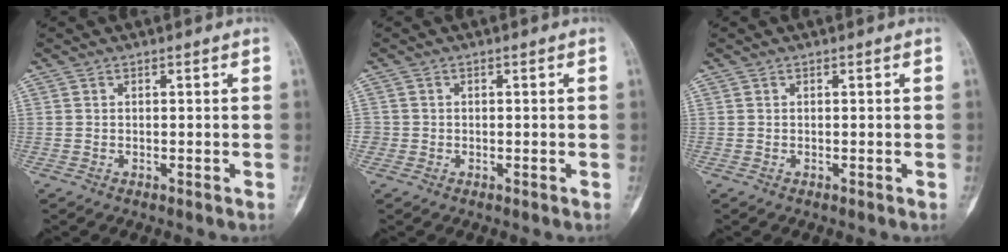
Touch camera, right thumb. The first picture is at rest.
{"total": 1.2, "force": [-0.3, 1.1, 0.0], "torque": [0.006, 0.006, -0.009]}
{"total": 0.0}